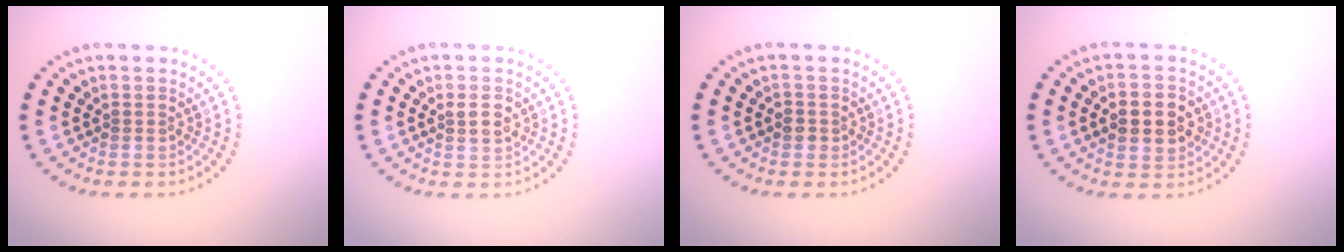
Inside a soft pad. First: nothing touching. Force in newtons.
{"total": 1.5, "press": 1.5, "slide": 0.3}
{"total": 0.9, "press": 0.9, "slide": 0.3}
{"total": 4.2, "press": 4.2, "slide": 0.1}